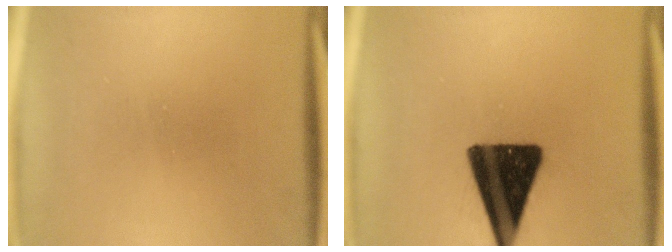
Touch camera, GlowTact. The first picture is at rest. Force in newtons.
{"total": 15.8}